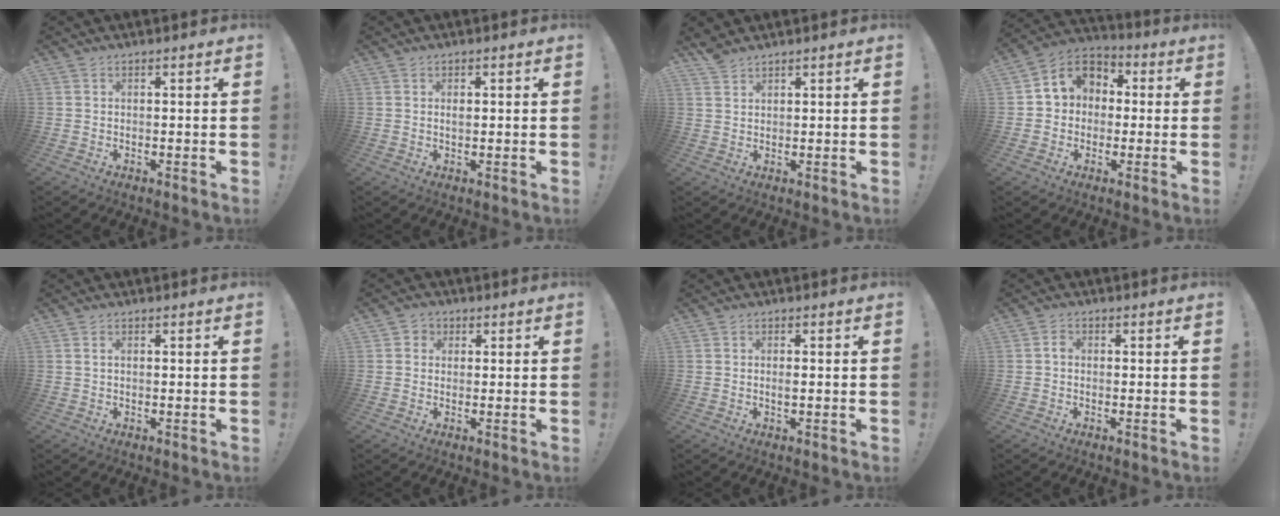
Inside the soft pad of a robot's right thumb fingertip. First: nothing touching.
{"total": 1.1, "force": [0.1, 0.9, 0.7], "torque": [-0.014, 0.004, 0.001]}
{"total": 3.1, "force": [2.8, 0.8, 1.1], "torque": [-0.018, -0.017, 0.053]}
{"total": 8.3, "force": [0.8, 7.6, 3.2], "torque": [-0.043, 0.008, 0.023]}
{"total": 1.0, "force": [0.4, 0.5, 0.8], "torque": [-0.010, 0.000, 0.006]}
{"total": 2.8, "force": [0.3, 2.7, 0.8], "torque": [-0.005, 0.001, 0.004]}
{"total": 1.3, "force": [-0.3, 0.4, 1.2], "torque": [-0.015, -0.003, -0.007]}
{"total": 1.5, "force": [-0.5, 1.1, 0.9], "torque": [-0.021, 0.009, -0.009]}